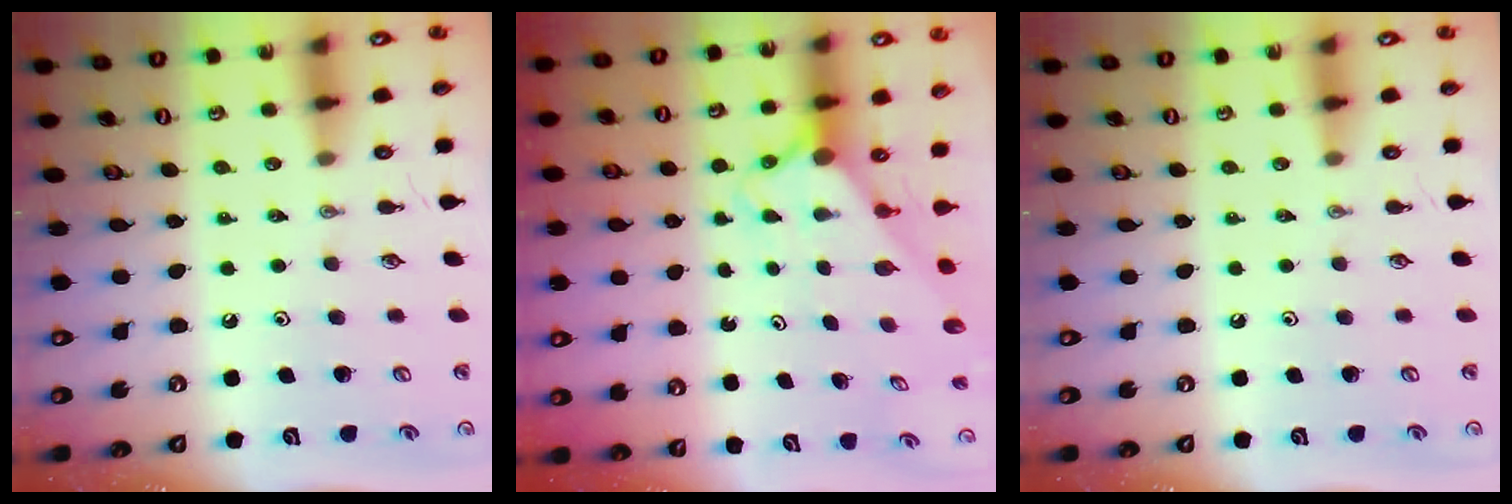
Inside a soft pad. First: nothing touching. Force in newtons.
{"total": 2.7, "press": 2.7, "slide": 0.2}
{"total": 0.0}